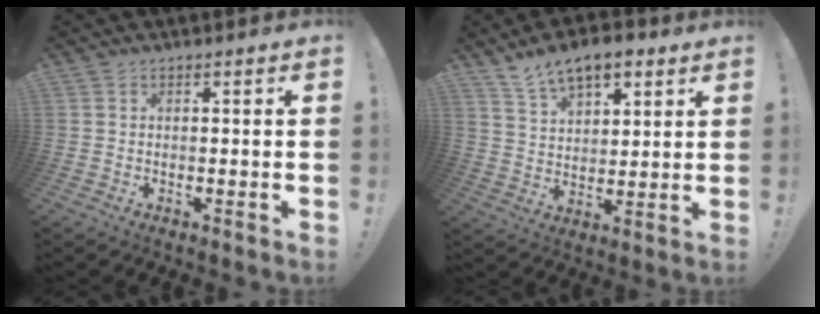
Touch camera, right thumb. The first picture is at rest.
{"total": 10.7, "force": [7.5, 5.6, 5.3], "torque": [-0.083, -0.034, 0.139]}